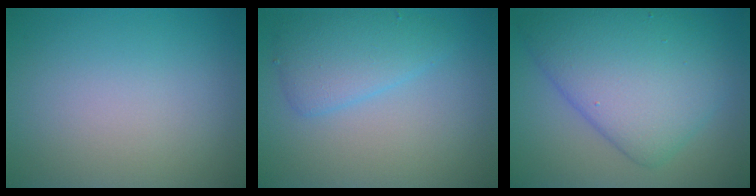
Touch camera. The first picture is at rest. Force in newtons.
{"total": 3.5, "press": 3.5, "slide": 0.2}
{"total": 8.5, "press": 8.5, "slide": 0.4}